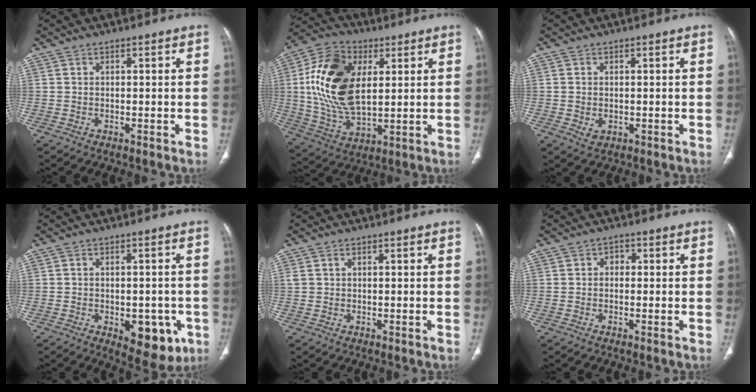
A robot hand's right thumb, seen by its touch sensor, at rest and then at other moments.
{"total": 19.6, "force": [4.0, 11.4, 15.4], "torque": [-0.286, -0.008, 0.075]}
{"total": 2.2, "force": [-0.2, 1.6, 1.4], "torque": [-0.026, -0.003, 0.003]}
{"total": 10.8, "force": [-4.0, 5.9, 8.2], "torque": [-0.071, 0.008, -0.039]}
{"total": 1.1, "force": [0.5, 0.7, 0.7], "torque": [-0.018, 0.009, 0.015]}
{"total": 1.7, "force": [0.0, 1.3, 1.0], "torque": [-0.005, 0.006, -0.006]}